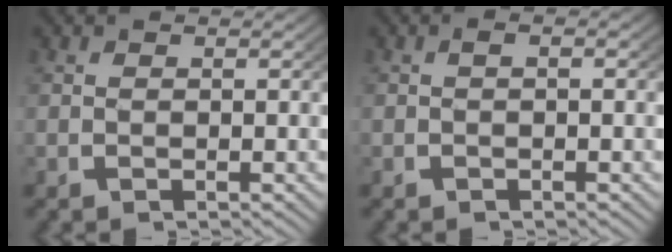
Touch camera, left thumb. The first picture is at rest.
{"total": 0.7, "force": [-0.2, 0.1, 0.6], "torque": [-0.012, 0.002, -0.004]}